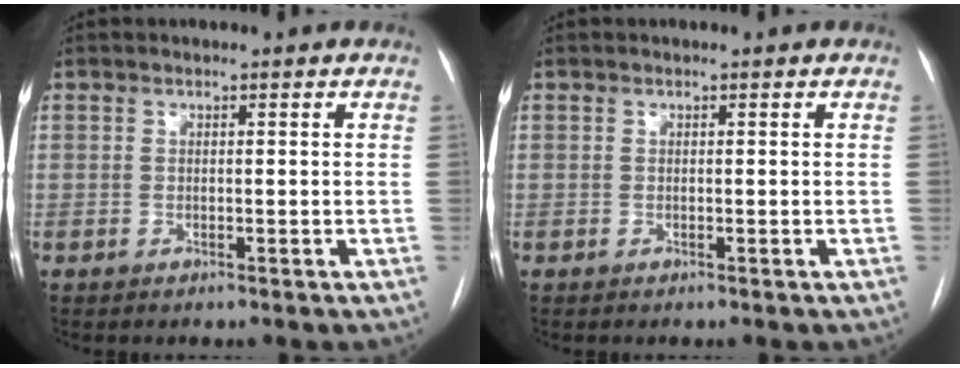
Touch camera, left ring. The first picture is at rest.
{"total": 0.0}